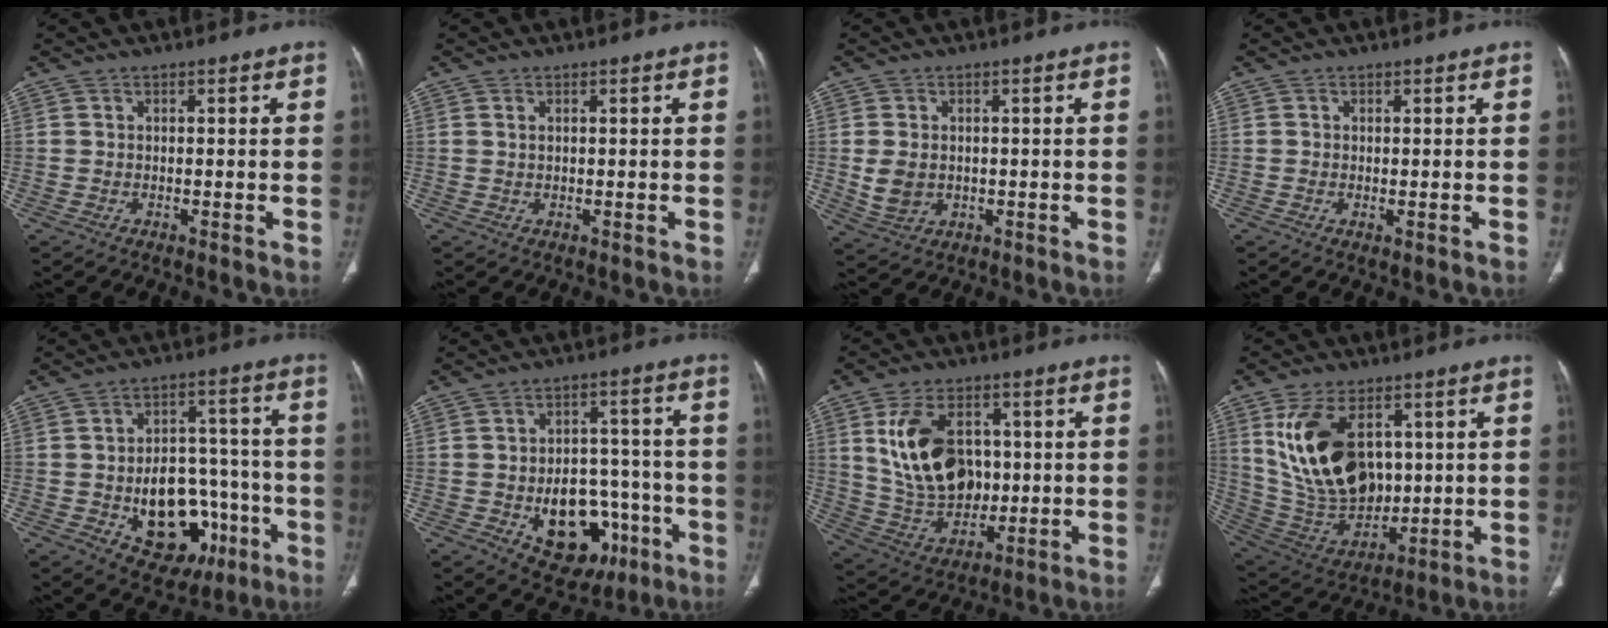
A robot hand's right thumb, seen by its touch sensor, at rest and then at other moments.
{"total": 0.7, "force": [0.3, 0.4, 0.6], "torque": [-0.014, 0.002, 0.008]}
{"total": 5.6, "force": [0.0, 4.3, 3.5], "torque": [-0.061, -0.004, 0.011]}
{"total": 1.1, "force": [-0.2, 0.4, 1.0], "torque": [-0.021, -0.005, -0.001]}
{"total": 18.4, "force": [-5.7, 12.6, 12.2], "torque": [-0.128, 0.046, -0.064]}
{"total": 16.7, "force": [-5.8, 11.4, 10.7], "torque": [-0.105, 0.042, -0.066]}
{"total": 16.6, "force": [2.7, 11.6, 11.6], "torque": [-0.174, -0.006, 0.065]}
{"total": 20.1, "force": [4.8, 12.8, 14.8], "torque": [-0.248, -0.020, 0.115]}